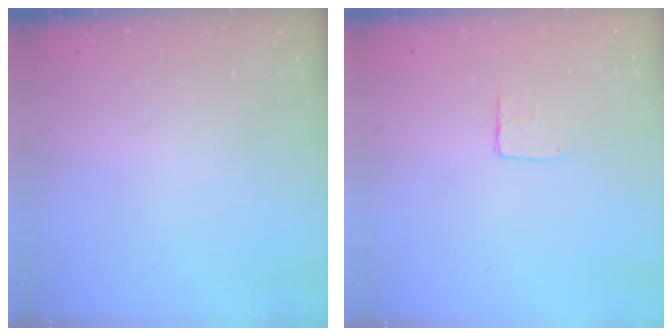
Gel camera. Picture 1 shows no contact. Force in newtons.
{"total": 3.6, "press": 3.6, "slide": 0.3}